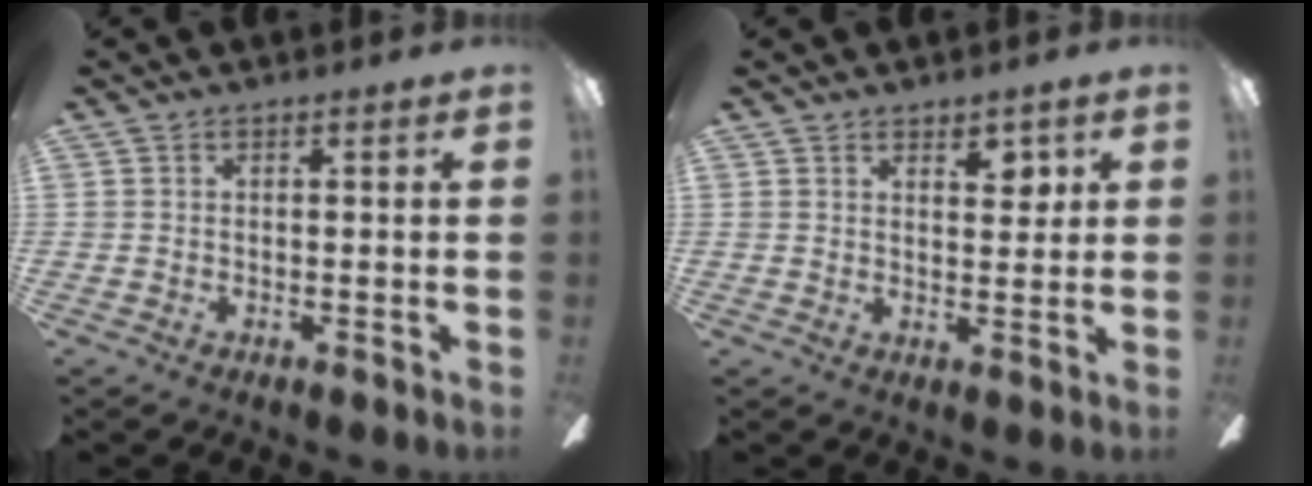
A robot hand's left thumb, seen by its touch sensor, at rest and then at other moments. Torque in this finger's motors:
{"motor_torque": [0.00, 0.00, -0.08, -0.12, 0.00]}